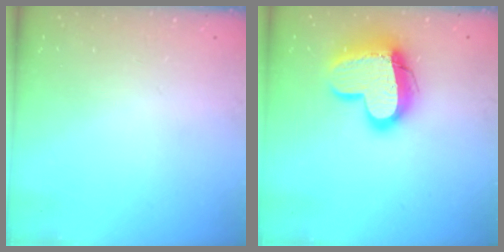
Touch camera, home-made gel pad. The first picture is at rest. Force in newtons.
{"total": 16.9, "press": 16.8, "slide": 1.5}